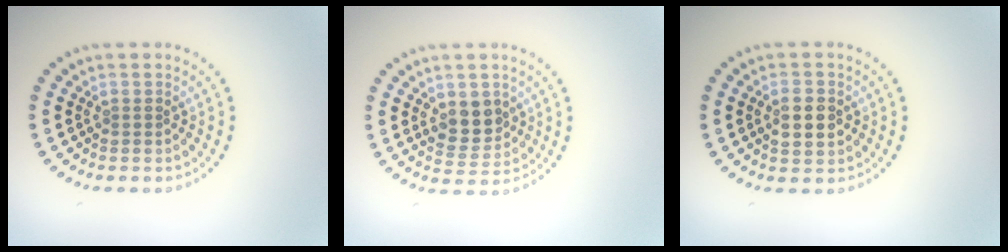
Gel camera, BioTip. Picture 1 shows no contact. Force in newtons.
{"total": 3.4, "press": 3.3, "slide": 0.9}
{"total": 2.8, "press": 2.8, "slide": 0.2}